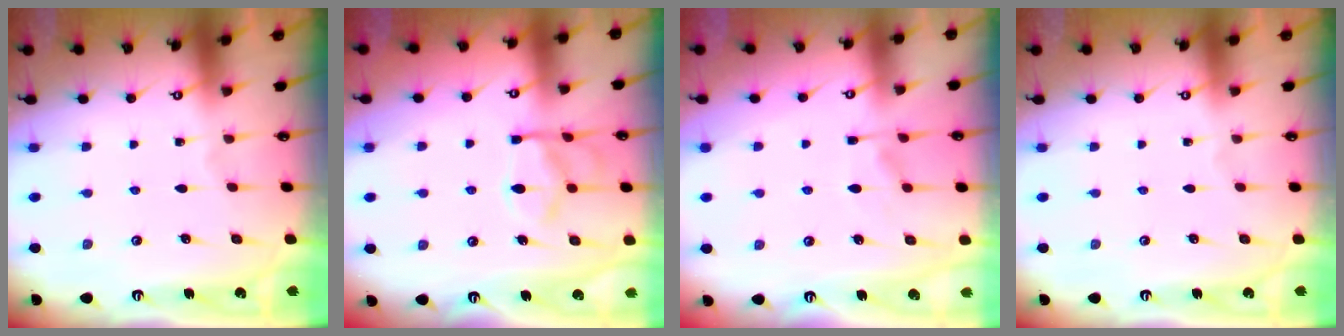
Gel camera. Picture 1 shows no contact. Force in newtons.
{"total": 13.1, "press": 13.1, "slide": 1.2}
{"total": 1.3, "press": 0.6, "slide": 1.1}
{"total": 0.0}